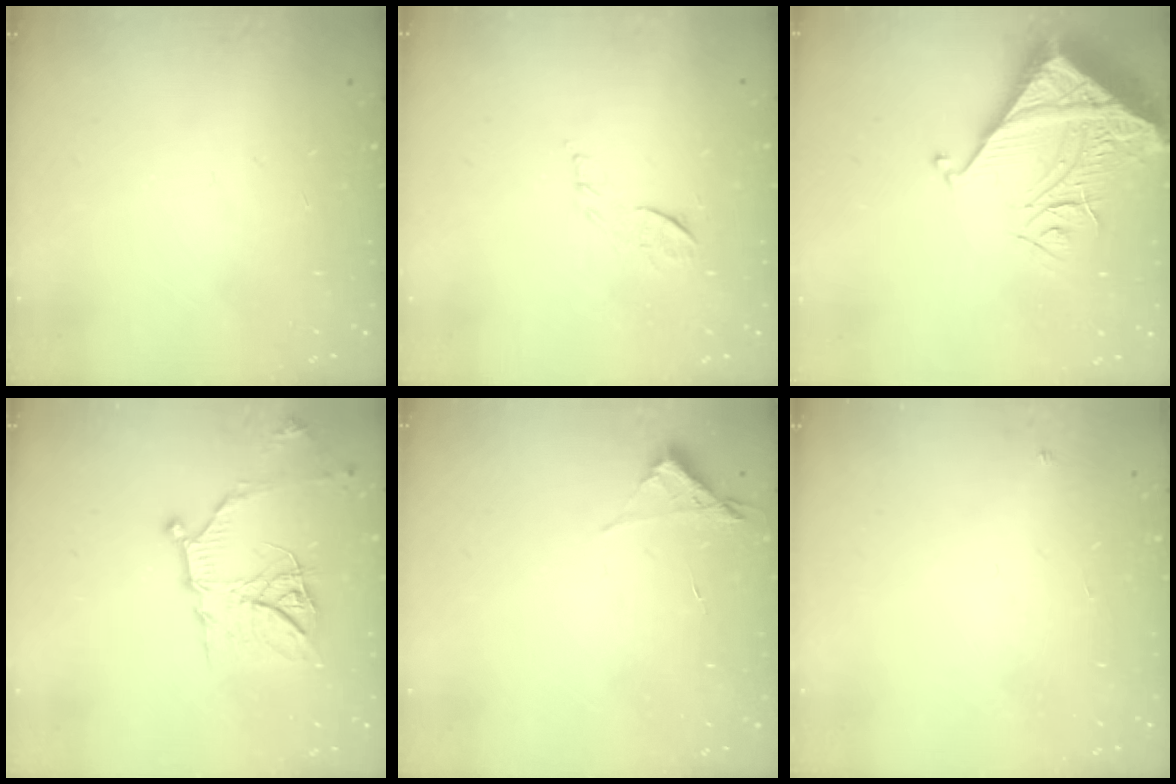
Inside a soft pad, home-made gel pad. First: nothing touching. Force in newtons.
{"total": 7.8, "press": 7.7, "slide": 0.7}
{"total": 9.4, "press": 9.3, "slide": 1.0}
{"total": 14.7, "press": 14.7, "slide": 0.2}
{"total": 3.0, "press": 3.0, "slide": 0.3}
{"total": 2.7, "press": 2.7, "slide": 0.4}